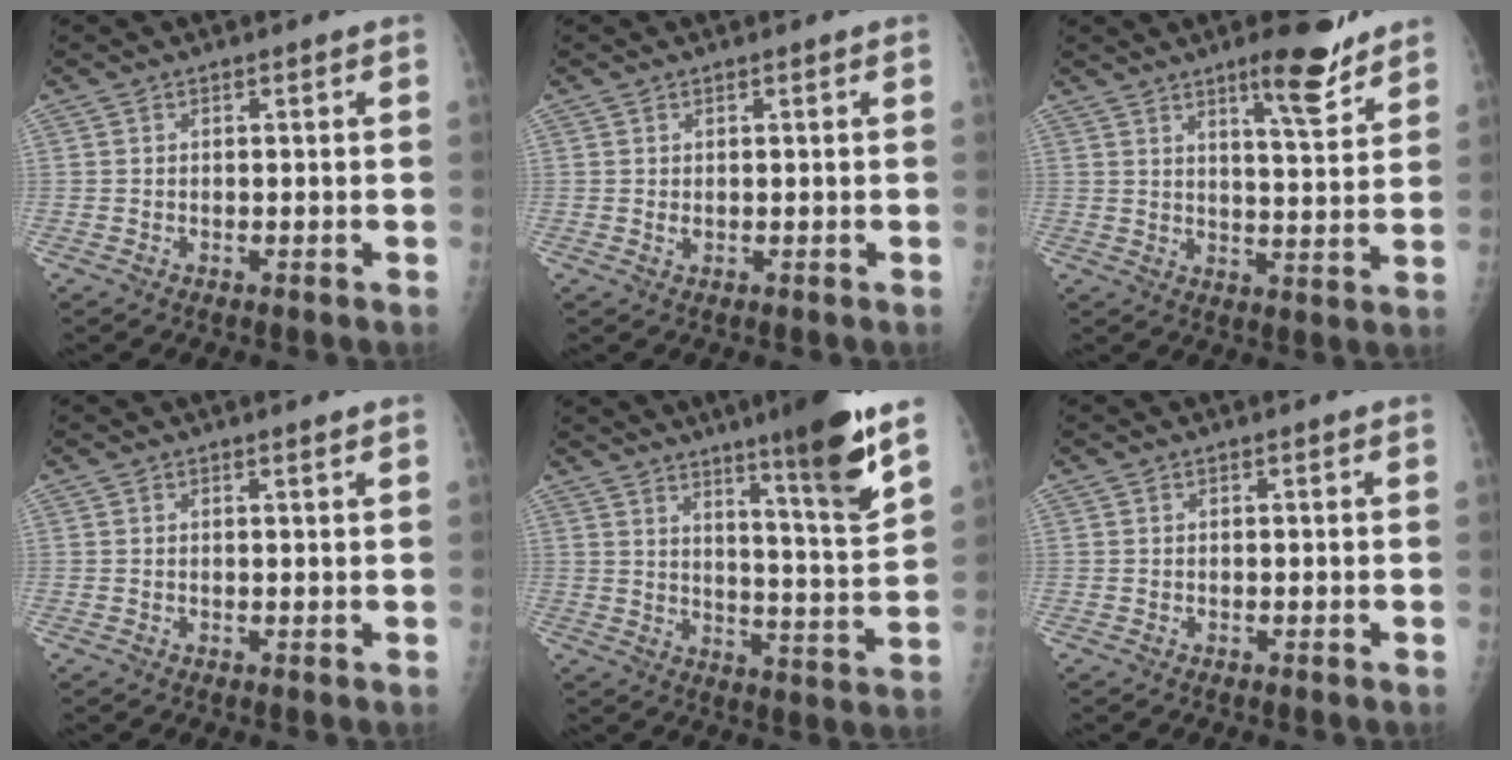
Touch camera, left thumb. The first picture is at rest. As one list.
[{"total": 1.0, "force": [0.5, 0.5, 0.8], "torque": [-0.012, -0.002, 0.012]}, {"total": 9.4, "force": [6.6, 1.8, 6.4], "torque": [-0.082, -0.046, 0.098]}, {"total": 0.9, "force": [0.7, -0.2, 0.6], "torque": [-0.015, -0.006, 0.014]}, {"total": 15.0, "force": [9.4, 0.8, 11.7], "torque": [-0.161, -0.063, 0.144]}, {"total": 0.0}]